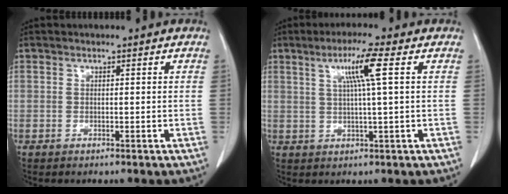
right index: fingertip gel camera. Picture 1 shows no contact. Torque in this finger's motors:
{"motor_torque": [0.57, 0.10, 0.22, 0.09]}